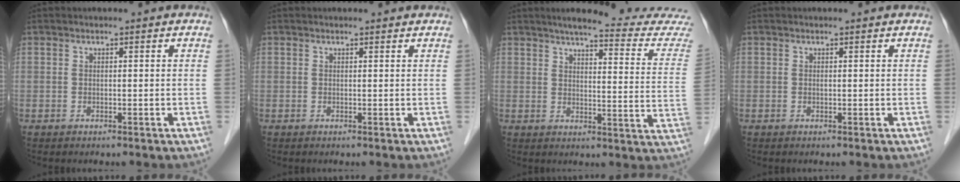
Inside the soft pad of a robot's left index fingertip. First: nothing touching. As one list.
[{"total": 1.1, "force": [1.0, 0.2, 0.0], "torque": [-0.012, 0.002, 0.008]}, {"total": 18.7, "force": [17.4, 0.5, 6.7], "torque": [-0.077, -0.070, 0.195]}, {"total": 0.0}]